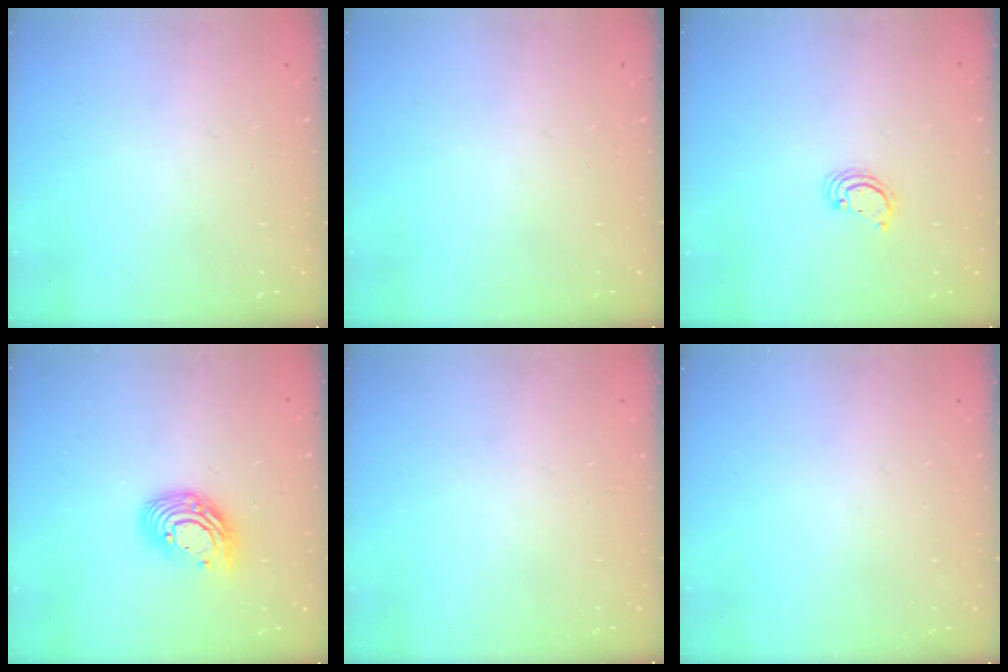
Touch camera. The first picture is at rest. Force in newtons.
{"total": 0.0}
{"total": 2.2, "press": 2.2, "slide": 0.2}
{"total": 12.2, "press": 12.1, "slide": 1.1}
{"total": 0.0}
{"total": 0.0}